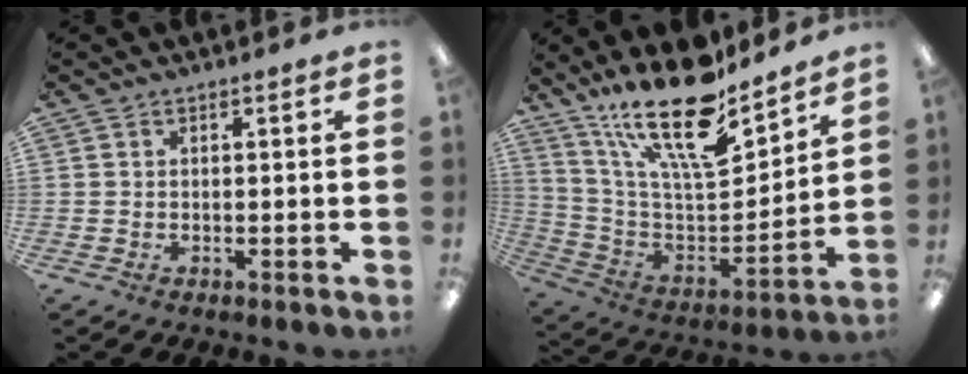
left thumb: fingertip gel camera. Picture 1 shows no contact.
{"total": 22.9, "force": [16.7, 7.3, 13.8], "torque": [-0.257, -0.112, 0.288]}